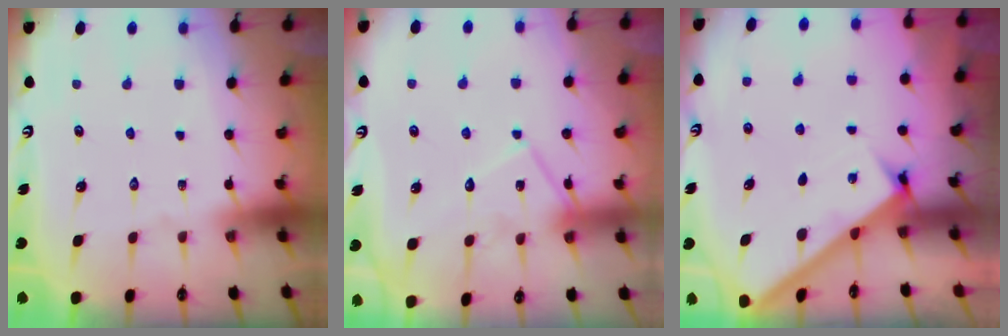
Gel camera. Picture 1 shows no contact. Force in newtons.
{"total": 10.9, "press": 10.9, "slide": 0.6}
{"total": 2.6, "press": 2.6, "slide": 0.3}